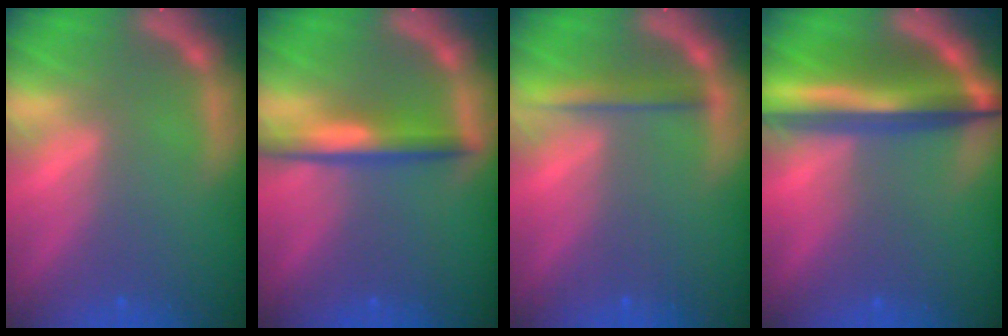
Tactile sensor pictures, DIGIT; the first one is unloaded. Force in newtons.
{"total": 4.0}
{"total": 2.5}
{"total": 9.4}